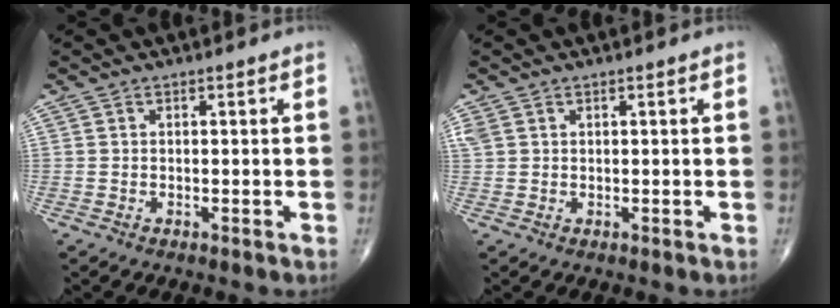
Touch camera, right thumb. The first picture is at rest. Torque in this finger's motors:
{"motor_torque": [-0.25, 0.61, 0.29, 0.25, 0.00]}